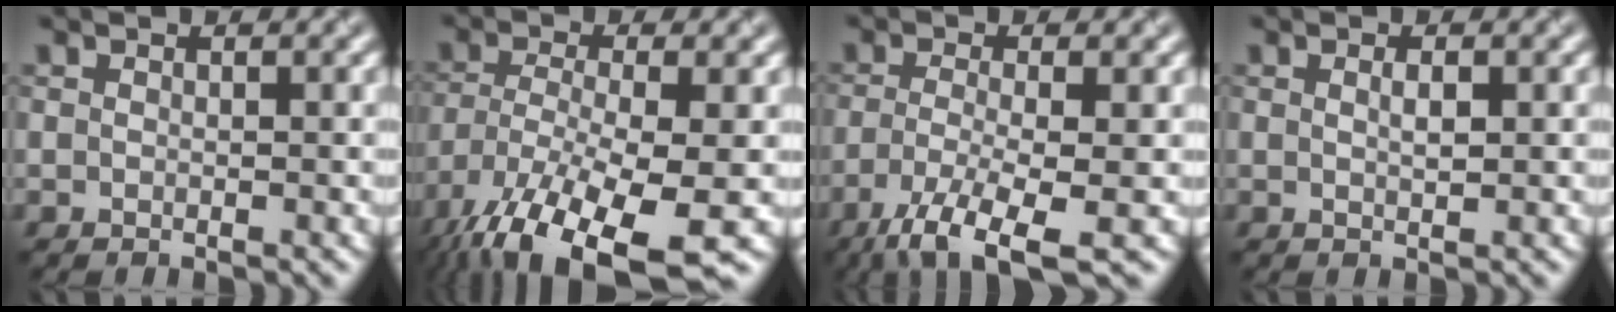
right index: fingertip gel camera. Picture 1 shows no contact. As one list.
[{"total": 12.9, "force": [-8.1, 4.0, 9.3], "torque": [-0.199, -0.037, -0.135]}, {"total": 6.5, "force": [-3.6, 1.5, 5.1], "torque": [-0.094, -0.008, -0.075]}, {"total": 1.0, "force": [0.3, 0.3, 1.0], "torque": [-0.018, 0.001, 0.005]}]